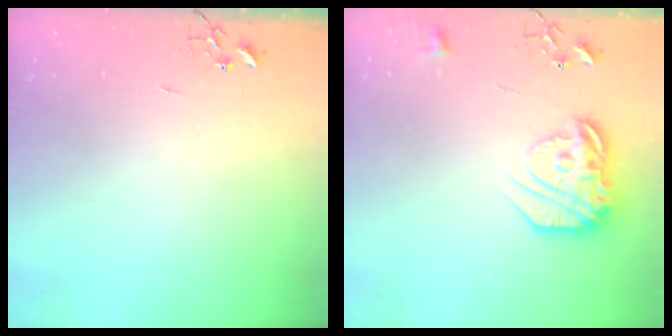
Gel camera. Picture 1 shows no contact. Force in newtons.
{"total": 18.4, "press": 18.3, "slide": 1.7}